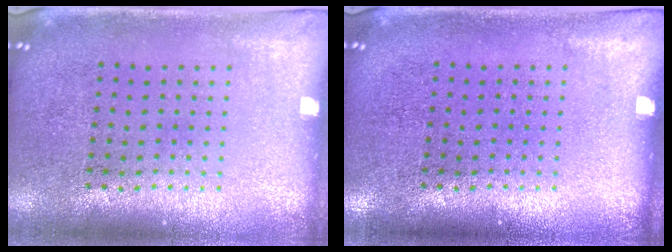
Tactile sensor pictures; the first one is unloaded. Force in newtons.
{"total": 0.0}